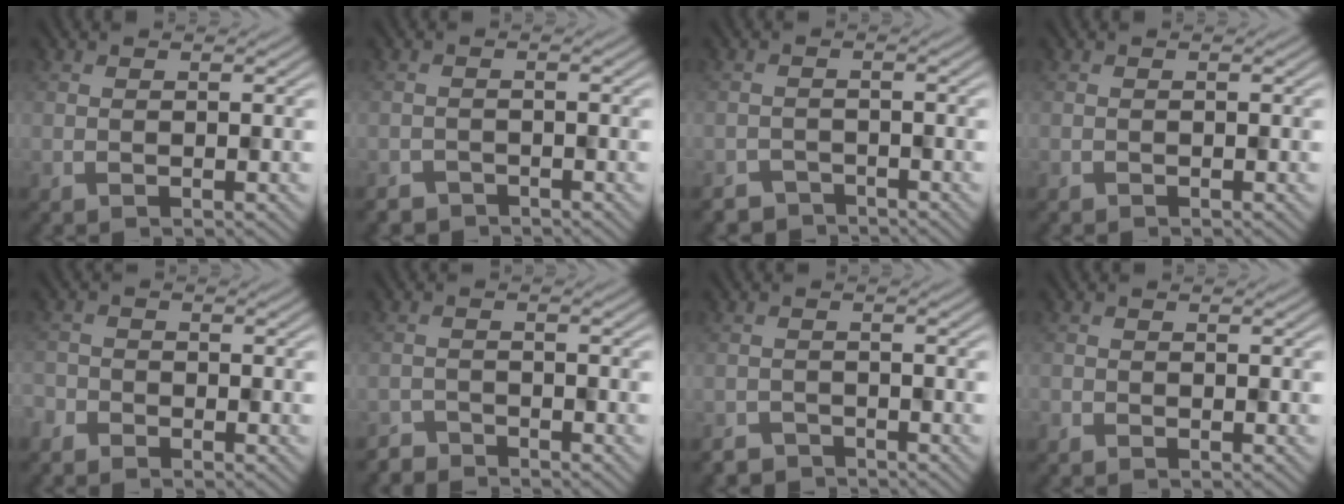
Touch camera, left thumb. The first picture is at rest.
{"total": 2.2, "force": [-2.0, 0.8, -0.4], "torque": [0.010, -0.005, -0.033]}
{"total": 2.8, "force": [-2.6, 0.9, -0.3], "torque": [0.009, -0.005, -0.043]}
{"total": 0.5, "force": [-0.5, 0.1, -0.2], "torque": [0.004, -0.002, -0.008]}
{"total": 1.8, "force": [-1.7, 0.7, -0.4], "torque": [0.011, -0.006, -0.038]}
{"total": 2.5, "force": [-2.4, 0.4, -0.4], "torque": [0.014, -0.001, -0.046]}
{"total": 2.7, "force": [-2.5, 0.7, -0.3], "torque": [0.010, -0.004, -0.044]}
{"total": 0.8, "force": [-0.7, 0.3, -0.2], "torque": [0.006, -0.004, -0.011]}